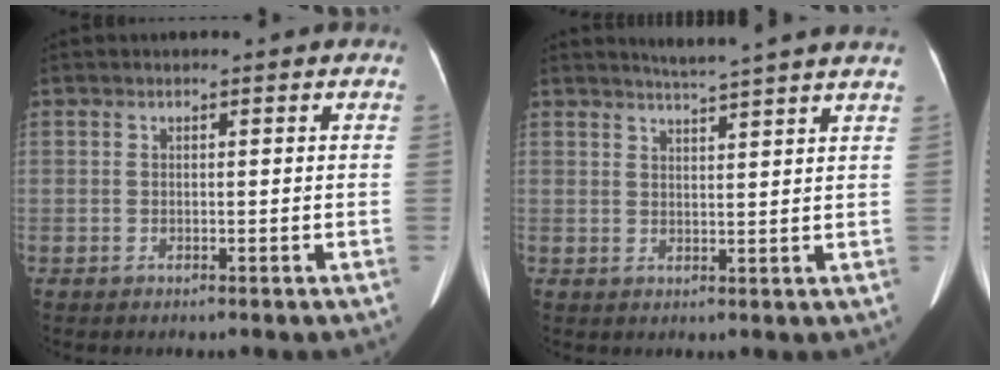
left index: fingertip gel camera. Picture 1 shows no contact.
{"total": 7.7, "force": [7.0, -1.3, 2.9], "torque": [-0.046, 0.006, 0.083]}